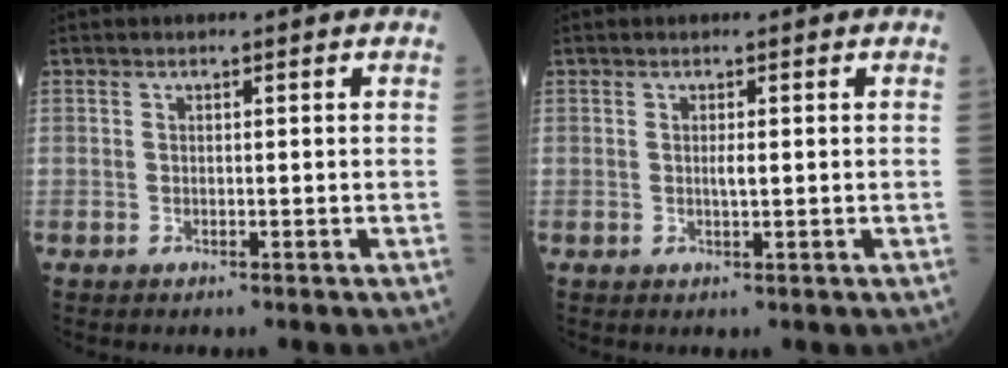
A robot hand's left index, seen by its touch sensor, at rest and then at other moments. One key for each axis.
{"total": 1.0, "fx": 0.2, "fy": 0.0, "fz": 1.0, "tx": -0.023, "ty": -0.002, "tz": 0.004}